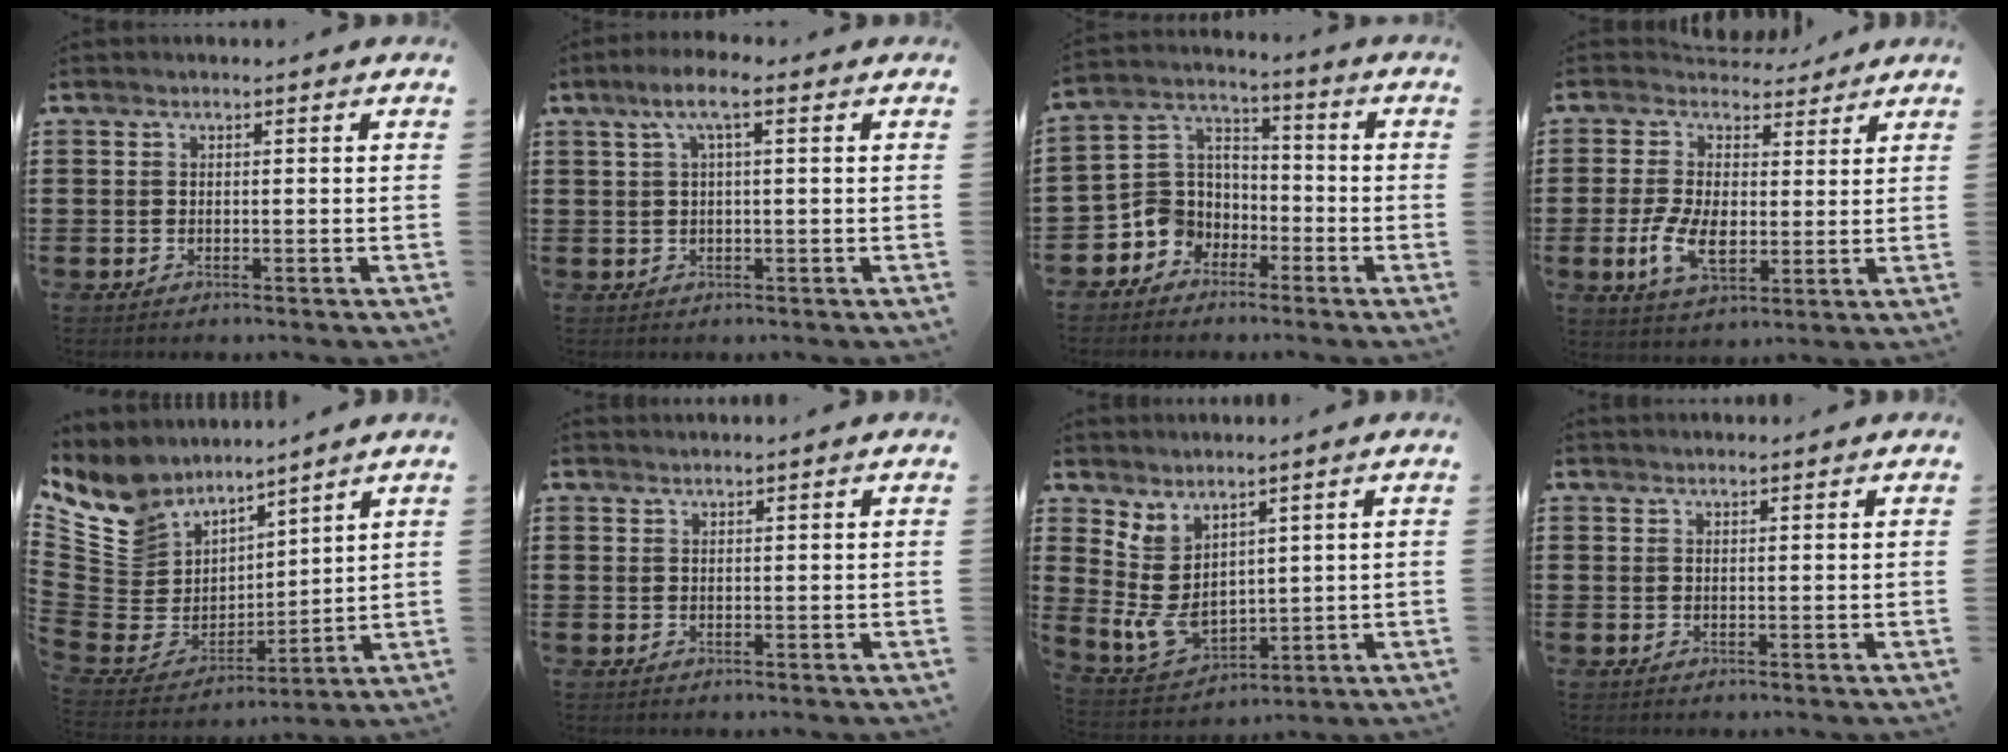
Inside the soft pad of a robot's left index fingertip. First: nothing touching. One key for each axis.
{"total": 4.0, "fx": 1.2, "fy": 0.7, "fz": 3.7, "tx": -0.075, "ty": 0.008, "tz": 0.019}
{"total": 6.2, "fx": -3.4, "fy": 5.2, "fz": 0.4, "tx": -0.051, "ty": 0.004, "tz": -0.075}
{"total": 8.2, "fx": 0.7, "fy": 5.5, "fz": 6.0, "tx": -0.135, "ty": -0.006, "tz": 0.011}
{"total": 11.1, "fx": 8.1, "fy": 7.2, "fz": 2.1, "tx": -0.103, "ty": -0.060, "tz": 0.159}
{"total": 0.8, "fx": 0.8, "fy": 0.0, "fz": 0.1, "tx": -0.004, "ty": -0.002, "tz": 0.016}
{"total": 6.8, "fx": 2.1, "fy": 4.7, "fz": 4.4, "tx": -0.119, "ty": -0.012, "tz": 0.042}
{"total": 0.7, "fx": 0.7, "fy": 0.1, "fz": 0.1, "tx": -0.003, "ty": -0.001, "tz": 0.015}